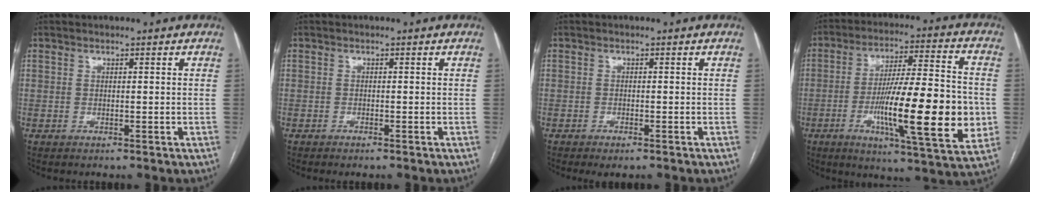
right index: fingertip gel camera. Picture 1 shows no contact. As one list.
[{"total": 0.6, "force": [-0.6, 0.0, 0.3], "torque": [-0.010, -0.002, -0.008]}, {"total": 1.9, "force": [-1.3, 0.6, 1.2], "torque": [-0.016, -0.003, -0.016]}, {"total": 20.6, "force": [-3.9, 2.7, 20.1], "torque": [-0.302, -0.005, -0.057]}]